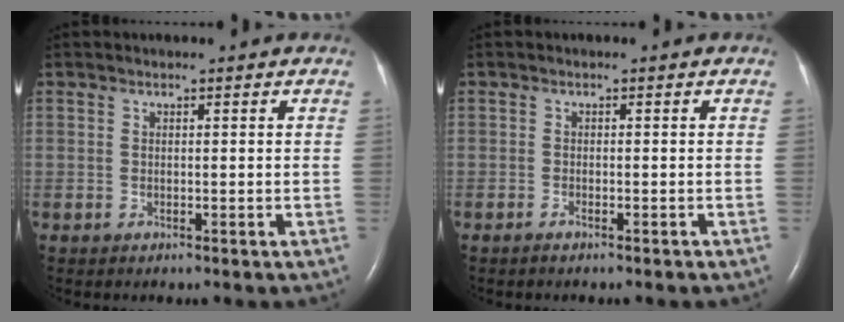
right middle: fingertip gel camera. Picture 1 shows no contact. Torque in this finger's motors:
{"motor_torque": [-0.15, -0.14, -0.09, -0.01]}